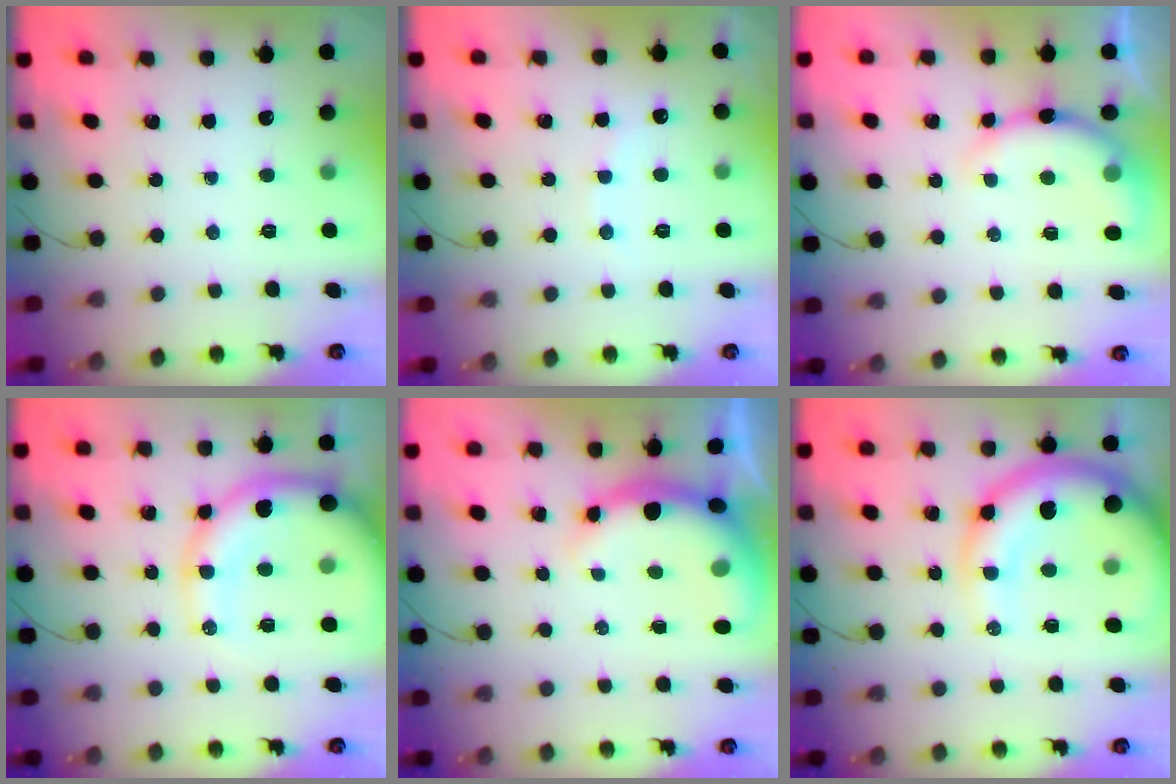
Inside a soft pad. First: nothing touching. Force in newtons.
{"total": 6.6, "press": 6.5, "slide": 1.3}
{"total": 8.5, "press": 8.4, "slide": 1.6}
{"total": 15.2, "press": 14.6, "slide": 4.2}
{"total": 9.9, "press": 9.8, "slide": 1.7}
{"total": 15.9, "press": 15.4, "slide": 3.7}